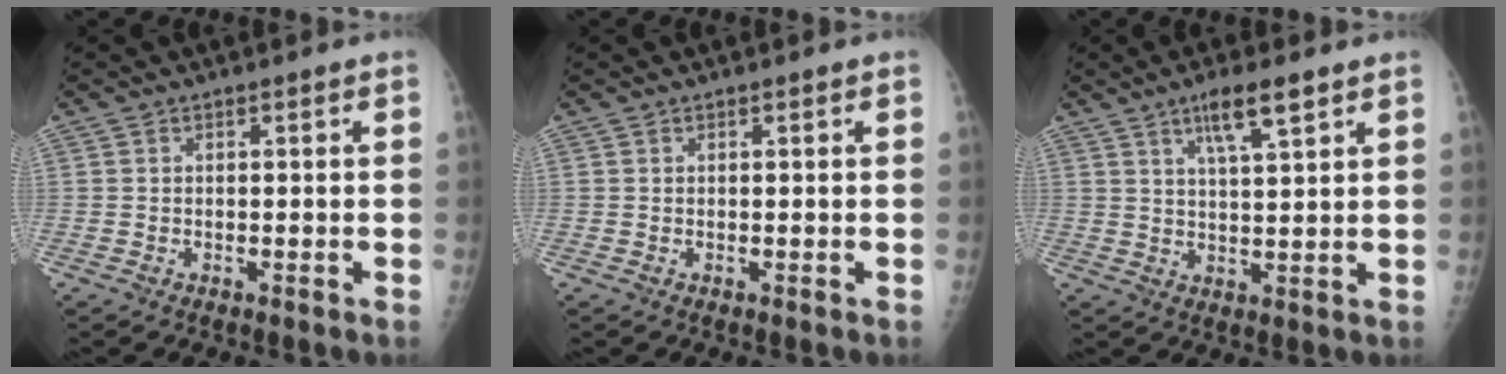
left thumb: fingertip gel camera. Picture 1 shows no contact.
{"total": 0.0}
{"total": 7.0, "force": [4.2, 1.2, 5.5], "torque": [-0.097, -0.019, 0.076]}